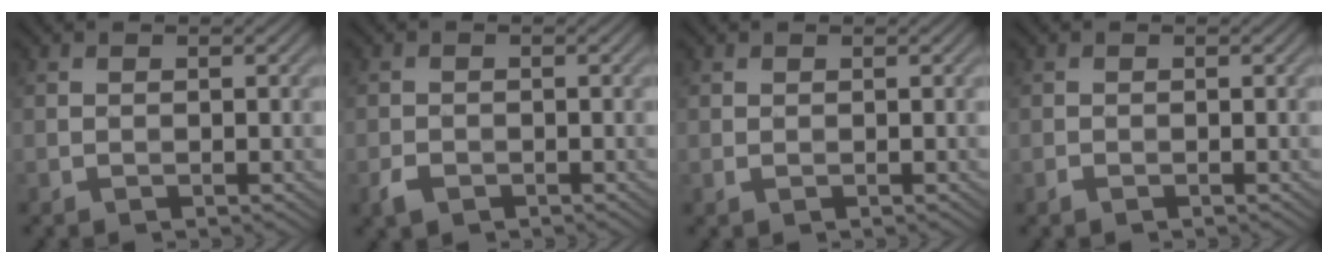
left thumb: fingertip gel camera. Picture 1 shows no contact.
{"total": 2.1, "force": [-1.2, 1.5, 0.8], "torque": [-0.020, -0.002, -0.029]}
{"total": 0.9, "force": [0.3, 0.8, 0.2], "torque": [-0.005, 0.003, 0.008]}
{"total": 0.8, "force": [-0.4, 0.7, 0.1], "torque": [0.000, 0.000, -0.012]}